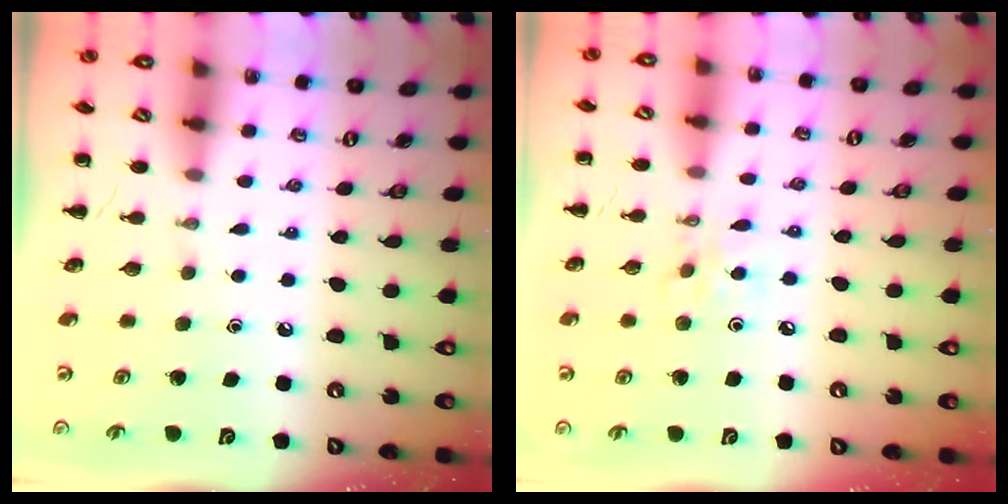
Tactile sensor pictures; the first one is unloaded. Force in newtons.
{"total": 3.8, "press": 3.6, "slide": 1.2}